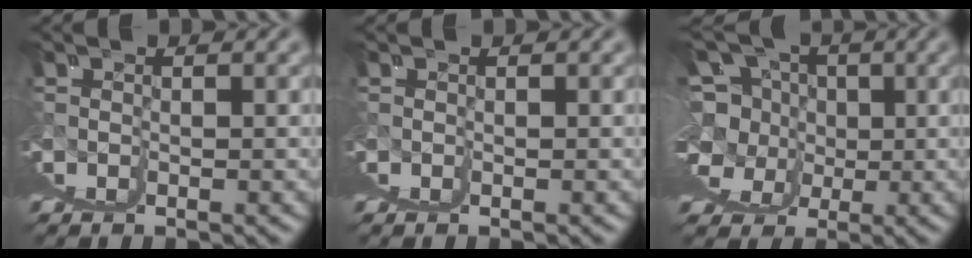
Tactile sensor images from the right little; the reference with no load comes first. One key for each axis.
{"total": 0.0}
{"total": 11.4, "fx": 3.4, "fy": 8.6, "fz": 6.6, "tx": -0.095, "ty": -0.017, "tz": 0.055}